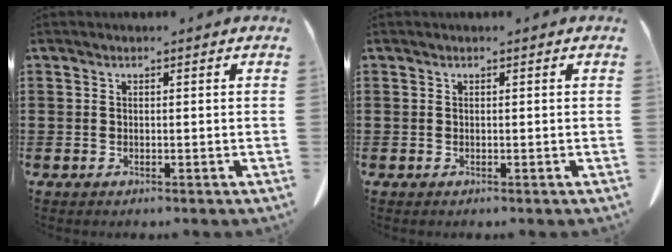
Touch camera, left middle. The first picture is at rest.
{"total": 0.0}